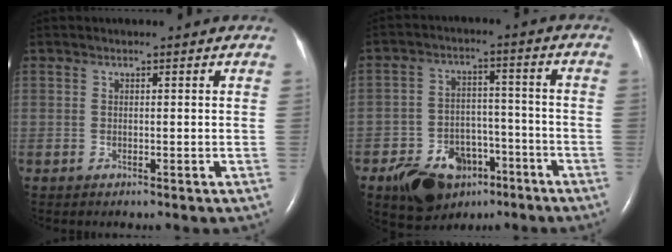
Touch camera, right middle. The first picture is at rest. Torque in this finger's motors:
{"motor_torque": [0.19, -0.19, 0.08, 0.09]}